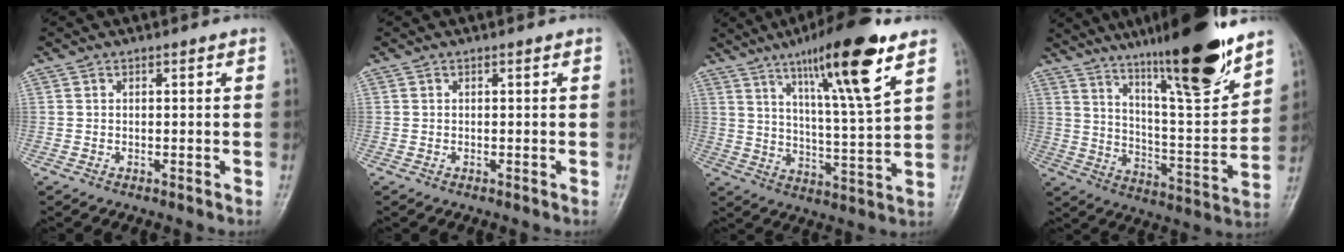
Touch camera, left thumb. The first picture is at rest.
{"total": 0.0}
{"total": 17.1, "force": [9.8, 2.2, 13.9], "torque": [-0.217, -0.047, 0.161]}
{"total": 20.9, "force": [14.9, 2.6, 14.5], "torque": [-0.196, -0.081, 0.246]}